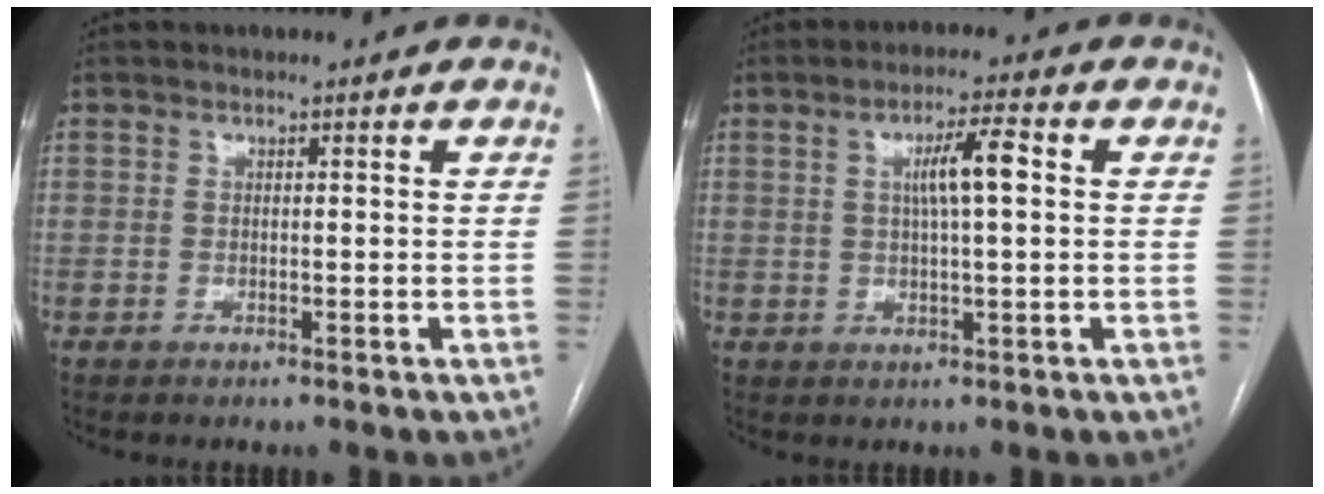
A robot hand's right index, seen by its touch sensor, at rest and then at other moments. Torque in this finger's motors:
{"motor_torque": [0.17, 0.08, 0.13, 0.08]}